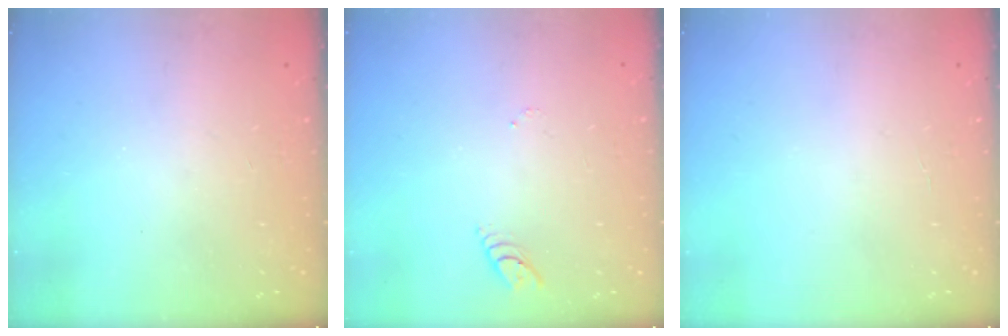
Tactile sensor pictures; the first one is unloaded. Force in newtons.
{"total": 3.0, "press": 3.0, "slide": 0.3}
{"total": 1.8, "press": 1.8, "slide": 0.2}